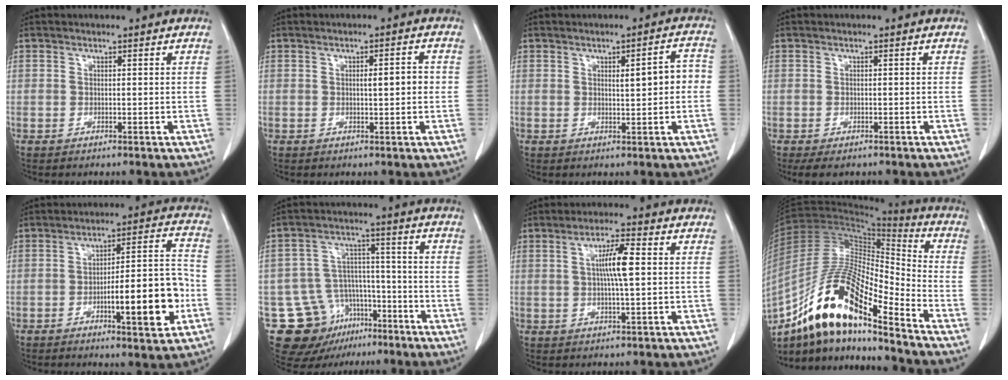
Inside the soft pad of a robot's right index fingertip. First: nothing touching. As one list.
[{"total": 3.0, "force": [0.0, 0.5, 3.0], "torque": [-0.047, 0.004, 0.000]}, {"total": 4.7, "force": [0.2, 1.0, 4.6], "torque": [-0.064, 0.014, 0.003]}, {"total": 3.0, "force": [-2.2, 1.5, 1.4], "torque": [-0.018, -0.005, -0.028]}, {"total": 13.5, "force": [-4.2, 2.3, 12.6], "torque": [-0.179, 0.016, -0.056]}, {"total": 12.7, "force": [-7.3, 9.5, 4.2], "torque": [-0.072, 0.050, -0.103]}, {"total": 5.9, "force": [0.8, 0.3, 5.9], "torque": [-0.104, 0.002, 0.012]}, {"total": 19.3, "force": [-12.6, 3.7, 14.2], "torque": [-0.281, 0.000, -0.222]}]